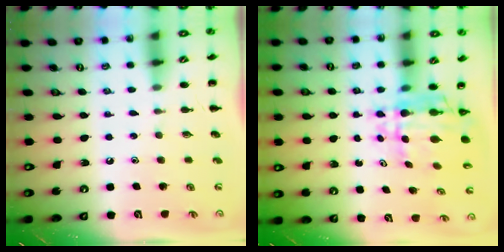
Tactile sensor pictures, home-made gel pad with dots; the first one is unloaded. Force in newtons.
{"total": 7.1, "press": 6.5, "slide": 2.9}